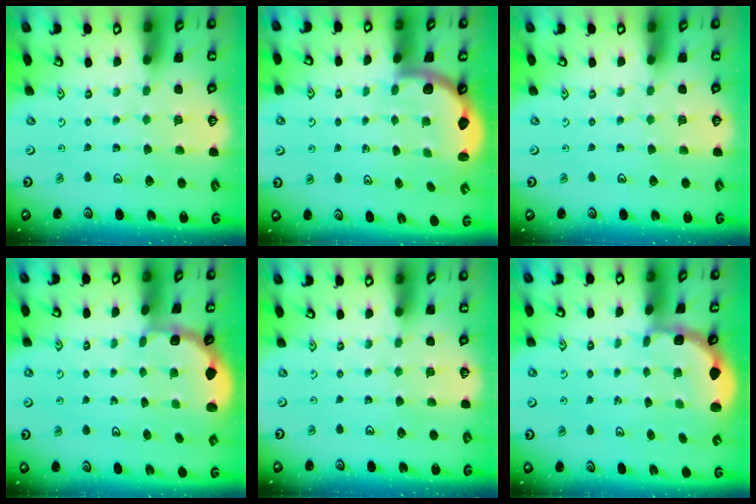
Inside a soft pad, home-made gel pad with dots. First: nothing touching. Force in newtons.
{"total": 2.6, "press": 2.5, "slide": 0.7}
{"total": 0.0}
{"total": 1.8, "press": 1.6, "slide": 0.7}
{"total": 0.0}
{"total": 2.5, "press": 1.9, "slide": 1.6}